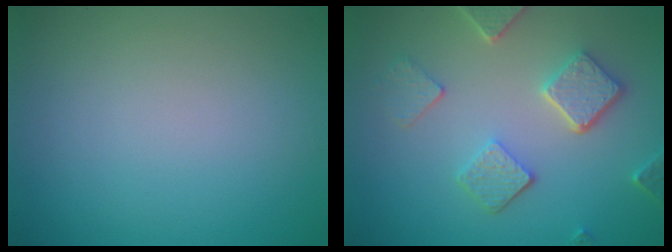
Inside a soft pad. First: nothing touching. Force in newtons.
{"total": 4.7, "press": 3.7, "slide": 3.0}